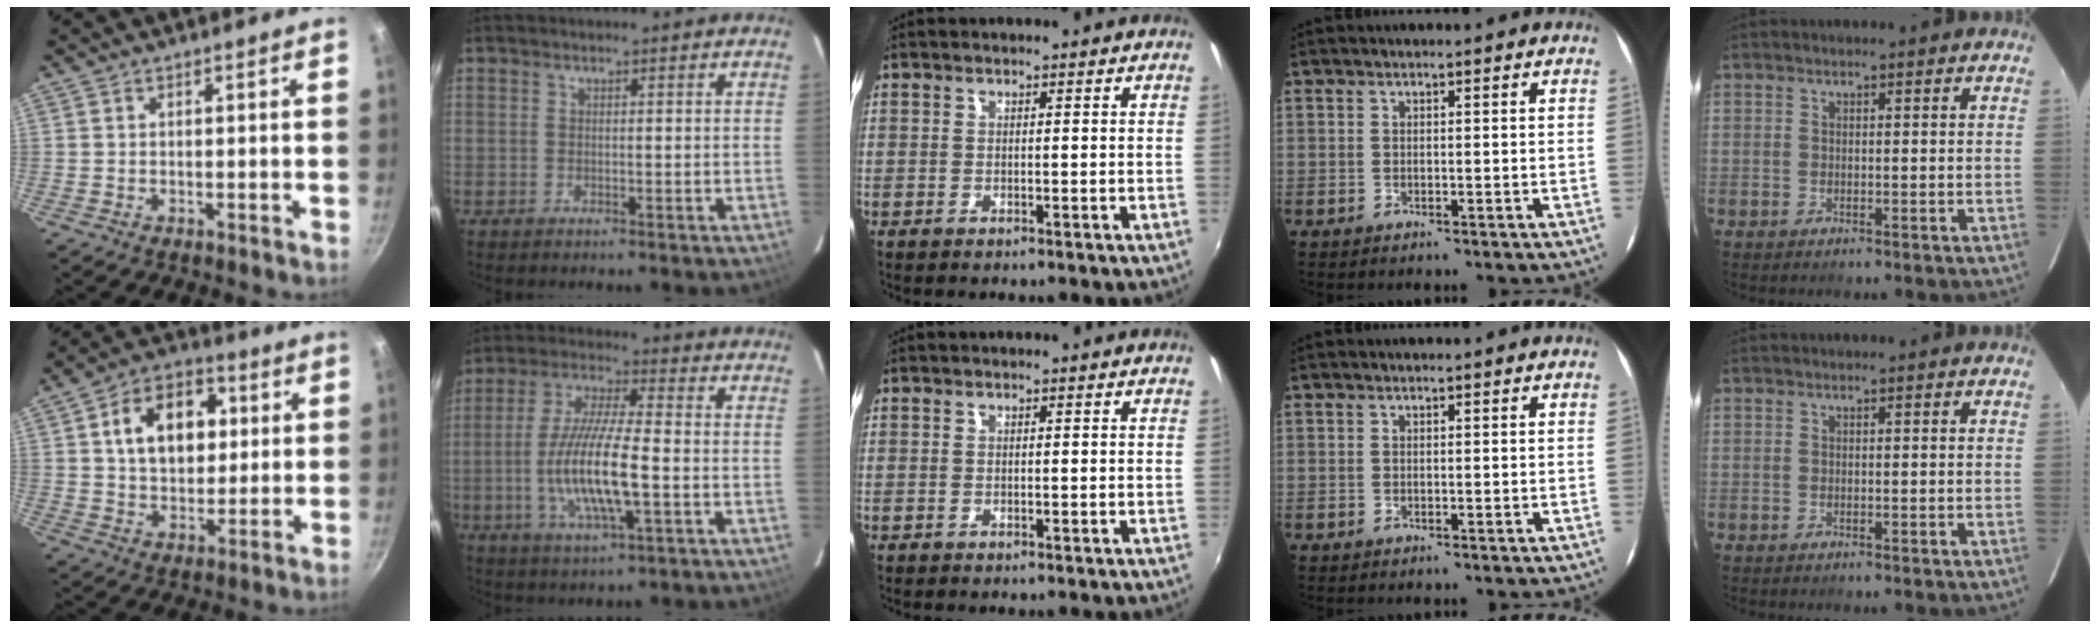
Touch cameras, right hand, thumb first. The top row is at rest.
{"thumb": {"total": 14.4, "force": [3.4, 9.9, 9.9], "torque": [-0.128, 0.012, 0.046]}, "index": {"total": 14.5, "force": [-3.3, 2.9, 13.8], "torque": [-0.276, -0.007, -0.062]}}